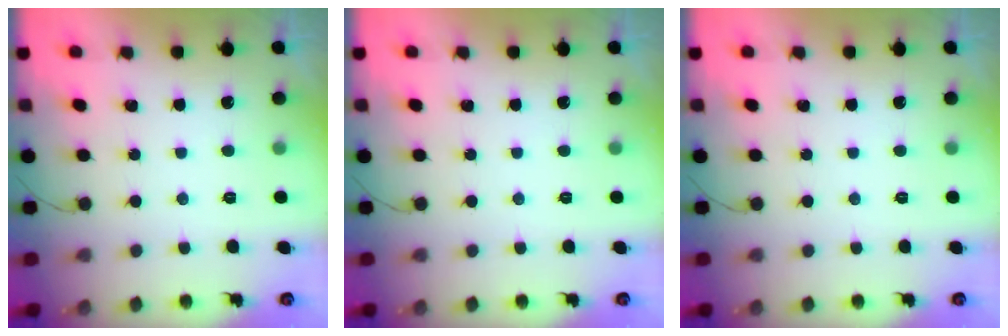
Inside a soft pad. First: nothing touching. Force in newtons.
{"total": 0.0}
{"total": 0.0}